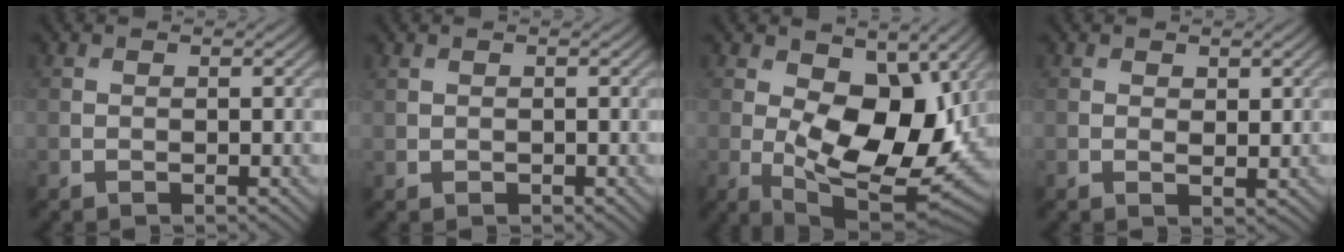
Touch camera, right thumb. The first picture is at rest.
{"total": 0.7, "force": [0.4, 0.5, 0.3], "torque": [-0.010, -0.001, 0.012]}
{"total": 13.0, "force": [1.1, 7.2, 10.9], "torque": [-0.187, -0.018, 0.020]}
{"total": 1.4, "force": [0.9, 0.7, 0.8], "torque": [-0.014, -0.007, 0.018]}